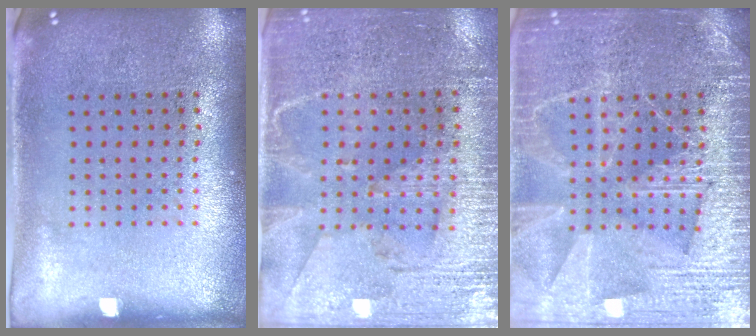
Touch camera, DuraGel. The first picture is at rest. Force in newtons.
{"total": 3.3, "press": 2.8, "slide": 1.7}
{"total": 6.6, "press": 6.5, "slide": 0.9}